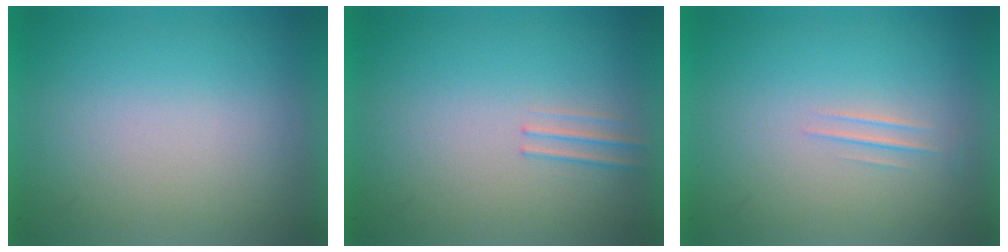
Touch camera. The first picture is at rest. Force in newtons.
{"total": 1.2}
{"total": 1.1}